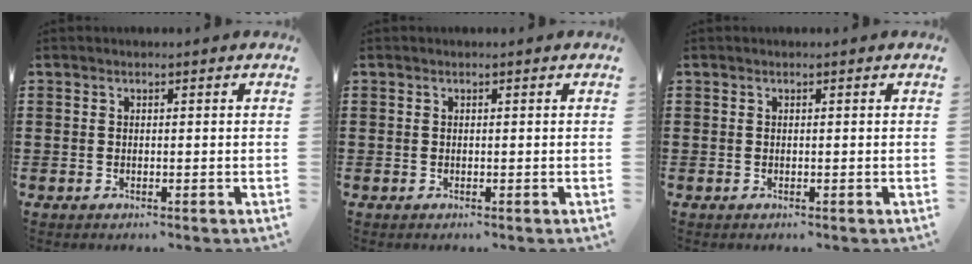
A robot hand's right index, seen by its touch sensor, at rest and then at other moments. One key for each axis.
{"total": 0.0}
{"total": 0.0}